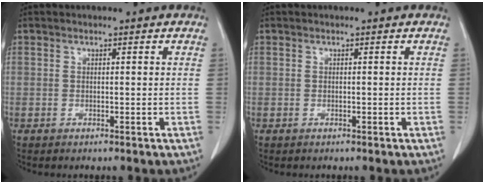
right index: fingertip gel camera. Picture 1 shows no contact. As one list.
[{"total": 0.0}]